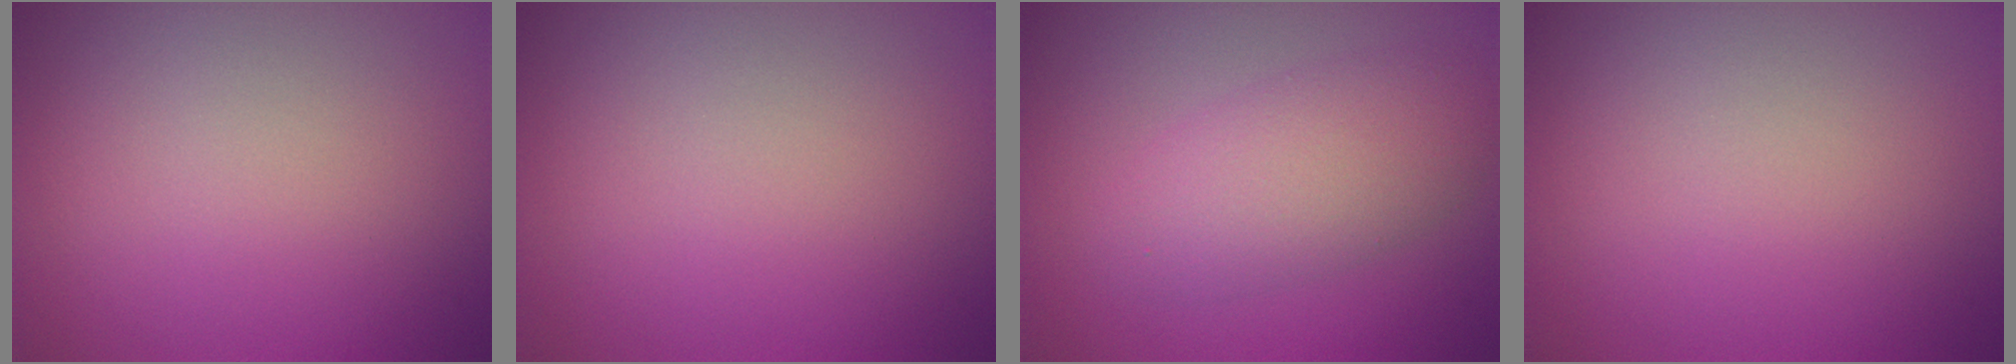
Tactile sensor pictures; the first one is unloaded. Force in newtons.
{"total": 0.0}
{"total": 4.6, "press": 4.5, "slide": 0.3}
{"total": 0.0}